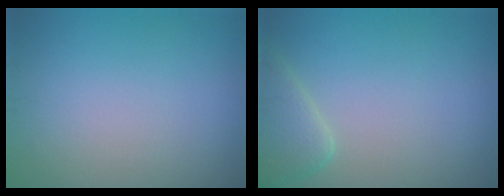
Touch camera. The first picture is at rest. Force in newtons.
{"total": 2.8, "press": 2.8, "slide": 0.2}